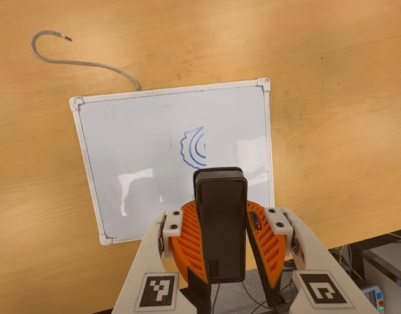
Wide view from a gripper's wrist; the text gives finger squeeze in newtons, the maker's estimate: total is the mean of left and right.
{"total": 10.4, "left": 10.1, "right": 10.8}